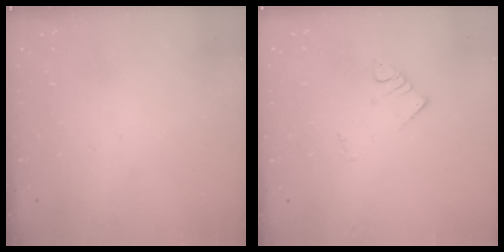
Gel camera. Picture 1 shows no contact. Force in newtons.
{"total": 2.7, "press": 2.7, "slide": 0.4}